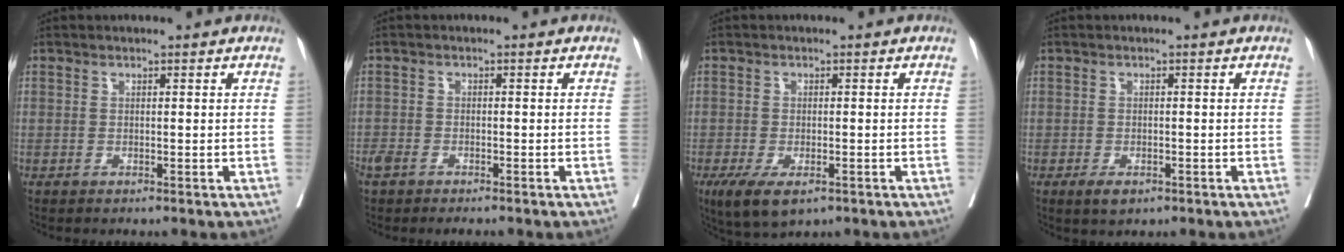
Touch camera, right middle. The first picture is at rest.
{"total": 4.9, "force": [-3.7, 2.0, 2.5], "torque": [-0.050, -0.009, -0.061]}
{"total": 6.5, "force": [-3.8, 2.5, 4.7], "torque": [-0.080, -0.015, -0.061]}
{"total": 2.7, "force": [-1.5, 1.2, 1.8], "torque": [-0.032, -0.003, -0.019]}